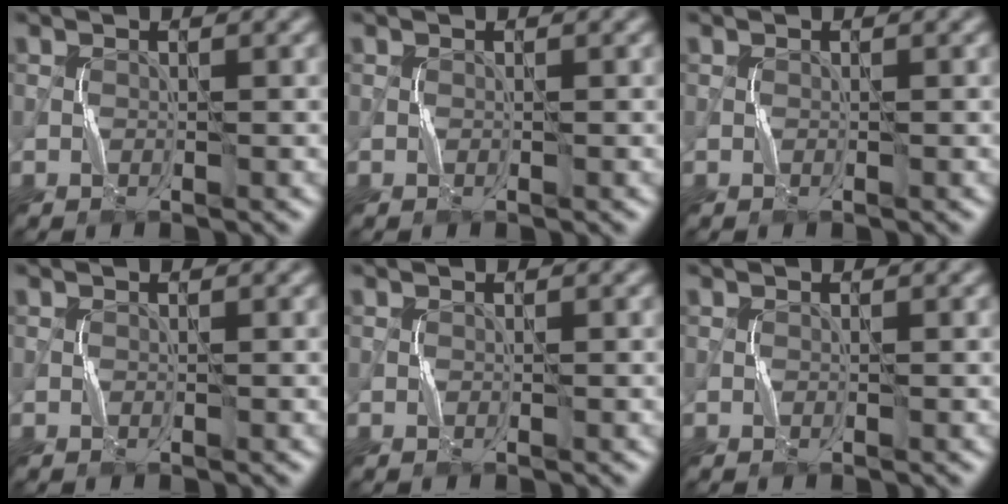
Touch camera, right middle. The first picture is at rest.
{"total": 0.0}
{"total": 0.0}
{"total": 0.0}
{"total": 0.0}
{"total": 0.0}